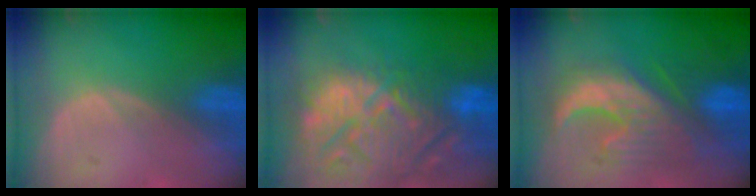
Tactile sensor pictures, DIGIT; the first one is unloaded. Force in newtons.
{"total": 15.3, "press": 13.0, "slide": 8.1}
{"total": 10.0, "press": 9.8, "slide": 1.9}